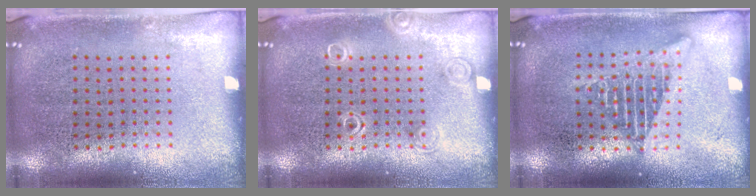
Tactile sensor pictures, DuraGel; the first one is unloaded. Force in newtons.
{"total": 1.2, "press": 1.2, "slide": 0.2}
{"total": 1.7, "press": 1.7, "slide": 0.2}